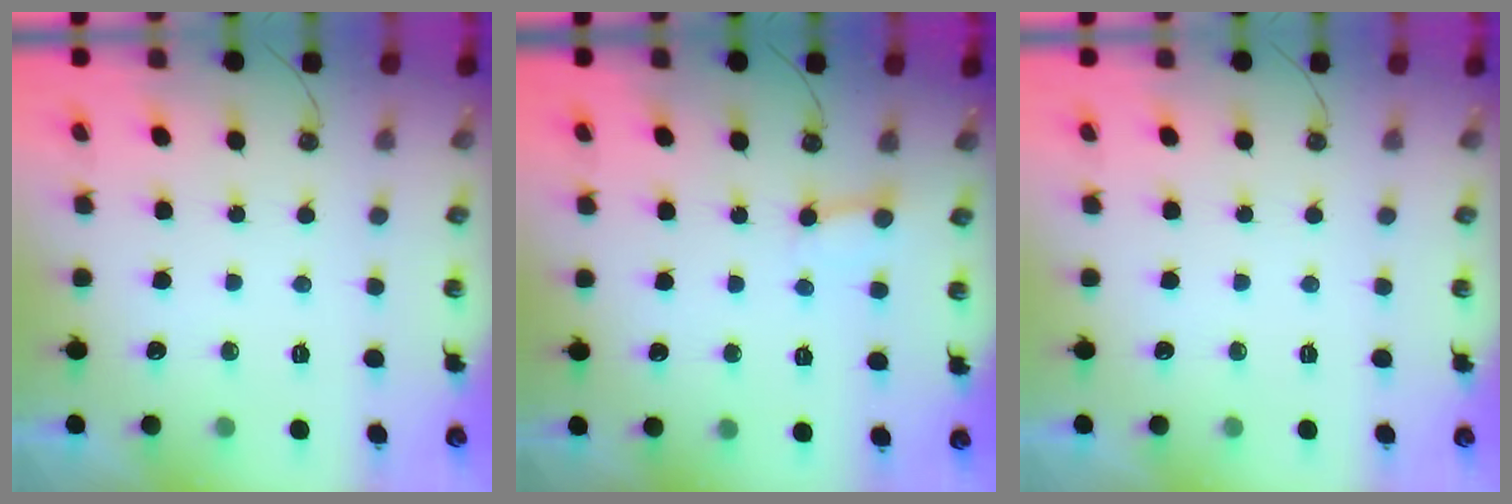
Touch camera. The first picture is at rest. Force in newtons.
{"total": 2.4, "press": 2.4, "slide": 0.0}
{"total": 0.0}